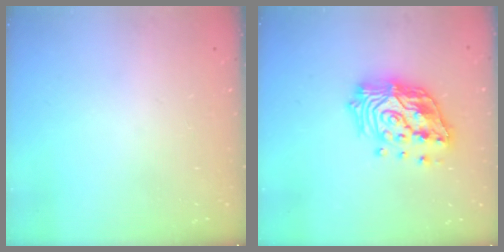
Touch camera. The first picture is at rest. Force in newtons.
{"total": 19.6, "press": 19.5, "slide": 2.3}